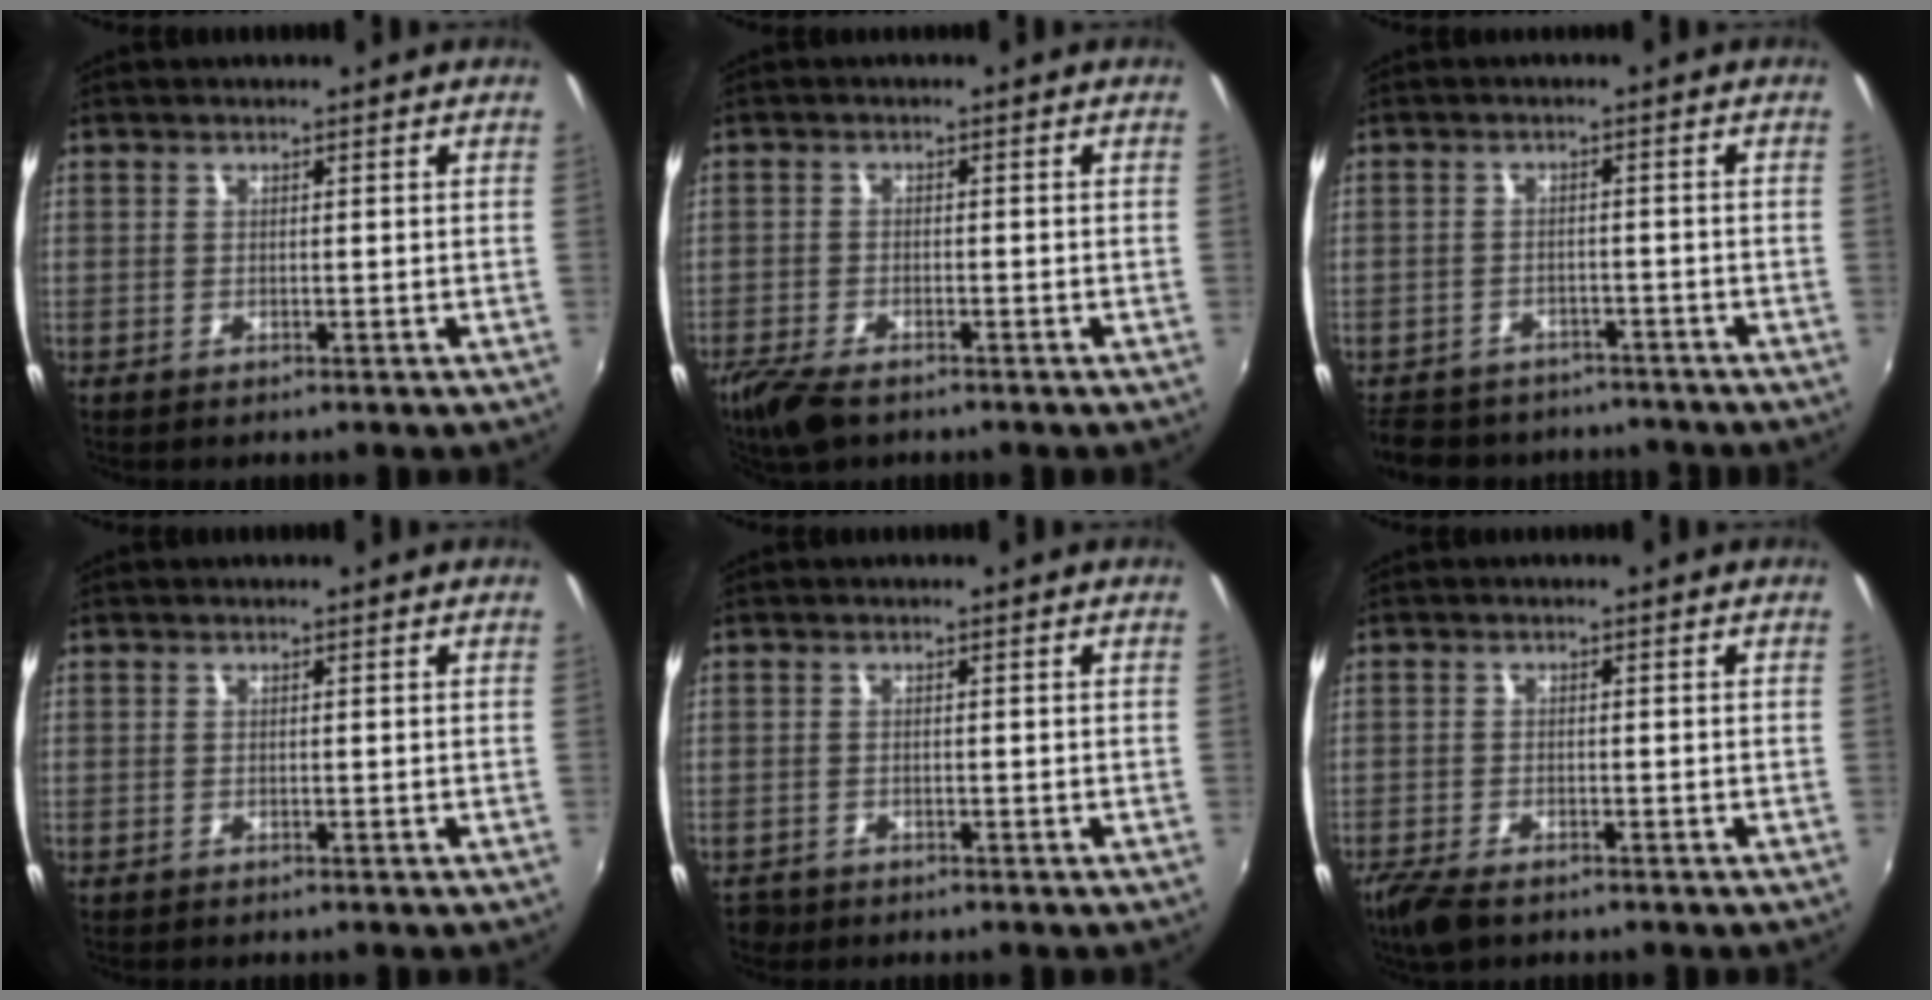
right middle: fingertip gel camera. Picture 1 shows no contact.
{"total": 6.6, "force": [-5.0, 2.4, 3.7], "torque": [-0.100, -0.024, -0.097]}
{"total": 13.9, "force": [-11.6, 6.3, 4.6], "torque": [-0.119, 0.005, -0.164]}
{"total": 0.0}
{"total": 2.0, "force": [-1.4, 1.4, 0.4], "torque": [-0.013, -0.005, -0.024]}
{"total": 5.4, "force": [-4.1, 1.9, 3.0], "torque": [-0.079, -0.022, -0.080]}